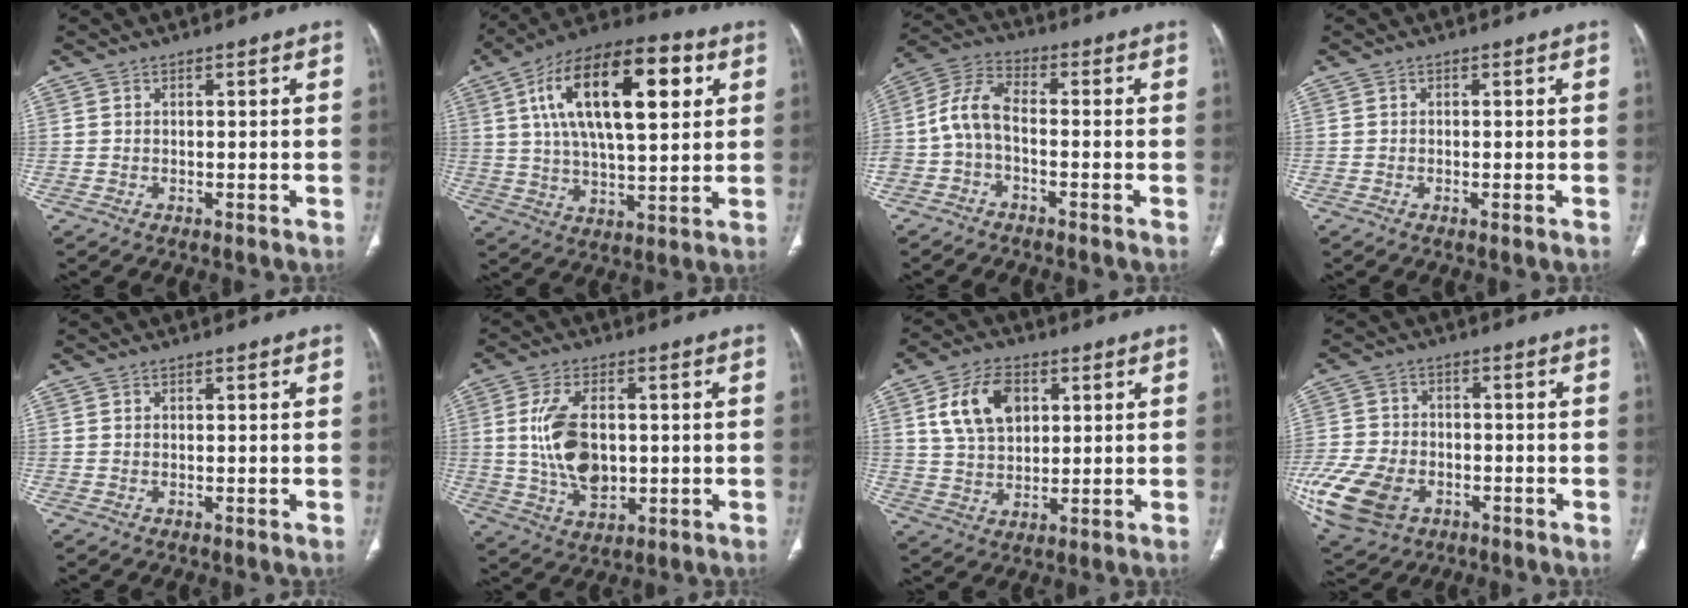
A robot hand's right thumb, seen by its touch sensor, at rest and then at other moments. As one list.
[{"total": 23.7, "force": [7.2, 10.2, 20.1], "torque": [-0.331, 0.007, 0.113]}, {"total": 7.7, "force": [-1.9, 3.9, 6.4], "torque": [-0.138, 0.034, -0.050]}, {"total": 0.7, "force": [-0.3, 0.1, 0.7], "torque": [-0.015, -0.002, -0.005]}, {"total": 0.0}, {"total": 11.4, "force": [0.6, 6.7, 9.2], "torque": [-0.172, -0.004, 0.021]}, {"total": 11.3, "force": [3.7, 7.5, 7.7], "torque": [-0.123, -0.004, 0.069]}, {"total": 16.7, "force": [-6.5, 11.5, 10.3], "torque": [-0.240, 0.001, -0.111]}]